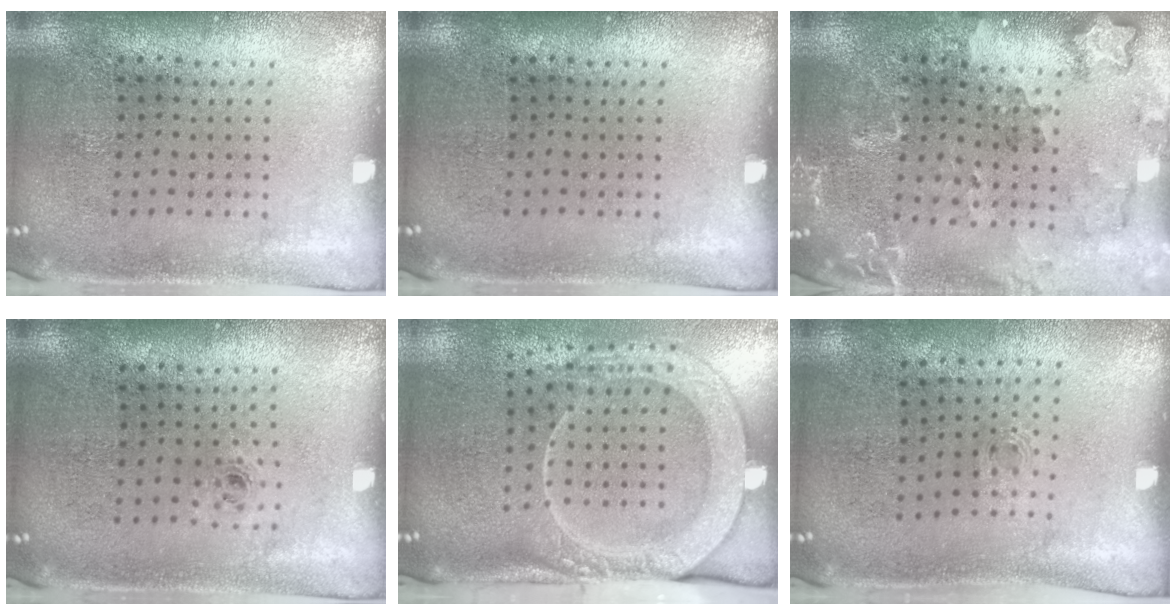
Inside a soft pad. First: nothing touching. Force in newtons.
{"total": 0.0}
{"total": 1.8, "press": 1.7, "slide": 0.4}
{"total": 0.5, "press": 0.3, "slide": 0.4}
{"total": 2.7, "press": 2.1, "slide": 1.7}
{"total": 0.6, "press": 0.3, "slide": 0.5}